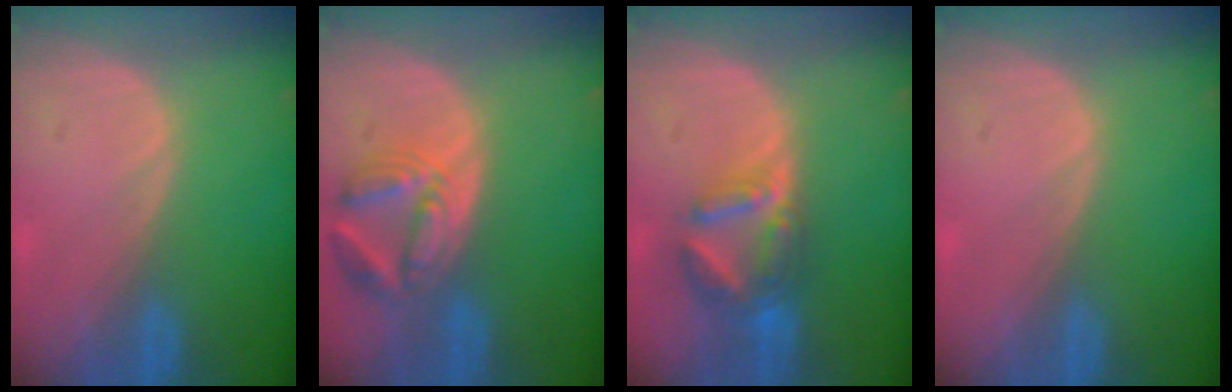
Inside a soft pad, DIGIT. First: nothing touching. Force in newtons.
{"total": 7.6, "press": 6.8, "slide": 3.4}
{"total": 7.1, "press": 6.2, "slide": 3.6}
{"total": 0.0}